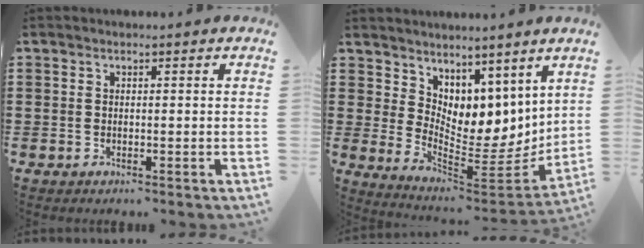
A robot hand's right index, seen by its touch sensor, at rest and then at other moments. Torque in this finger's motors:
{"motor_torque": [0.50, 0.47, 0.77, 0.14]}